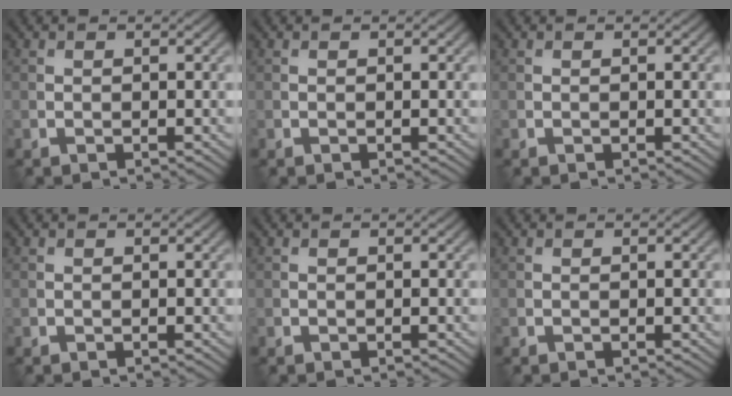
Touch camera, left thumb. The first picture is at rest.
{"total": 0.0}
{"total": 0.0}
{"total": 0.0}
{"total": 0.0}
{"total": 0.0}